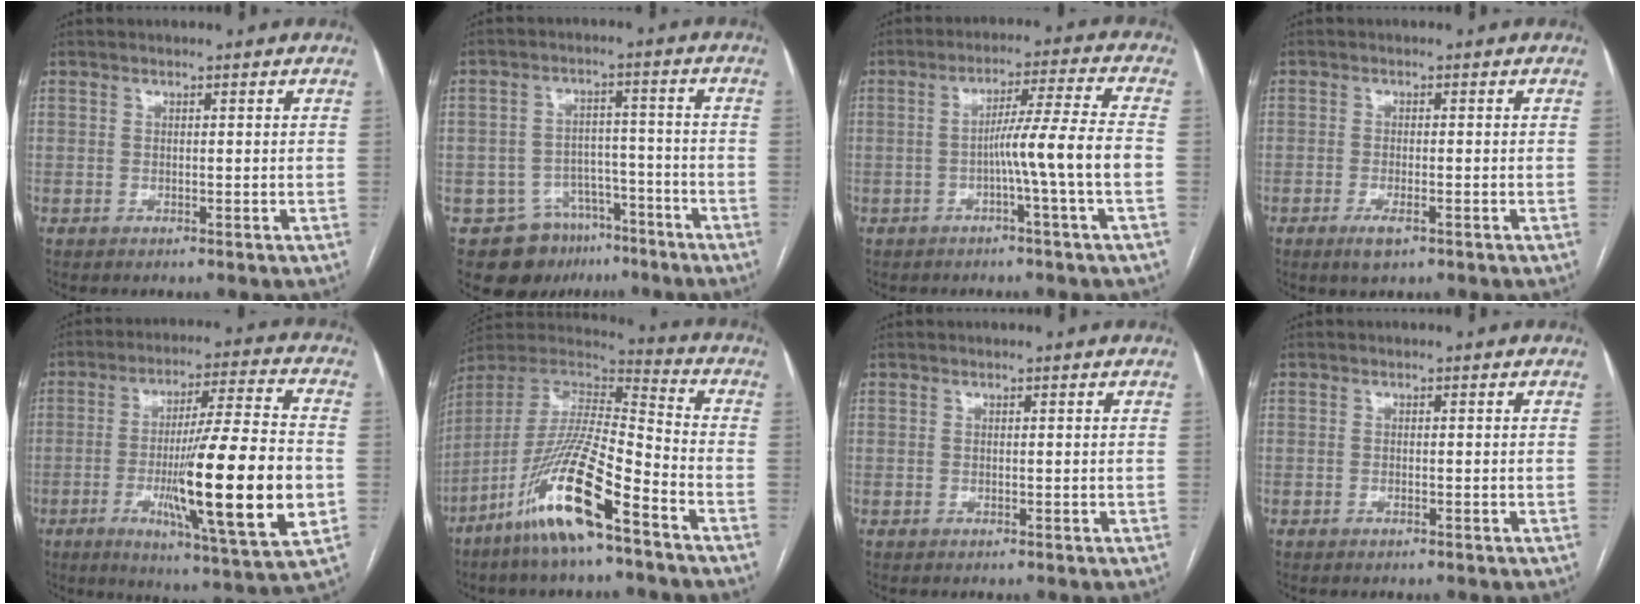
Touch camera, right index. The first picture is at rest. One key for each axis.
{"total": 10.9, "fx": -7.2, "fy": 7.7, "fz": 2.9, "tx": -0.040, "ty": 0.036, "tz": -0.103}
{"total": 8.4, "fx": -2.3, "fy": -1.9, "fz": 7.9, "tx": -0.129, "ty": 0.012, "tz": -0.036}
{"total": 3.0, "fx": -1.7, "fy": 0.7, "fz": 2.4, "tx": -0.046, "ty": -0.004, "tz": -0.027}
{"total": 21.3, "fx": -4.3, "fy": 0.7, "fz": 20.9, "tx": -0.324, "ty": -0.019, "tz": -0.065}
{"total": 17.8, "fx": -10.3, "fy": 1.9, "fz": 14.4, "tx": -0.310, "ty": -0.027, "tz": -0.198}
{"total": 0.0}
{"total": 0.5, "fx": -0.4, "fy": 0.0, "fz": 0.4, "tx": -0.012, "ty": -0.001, "tz": -0.006}